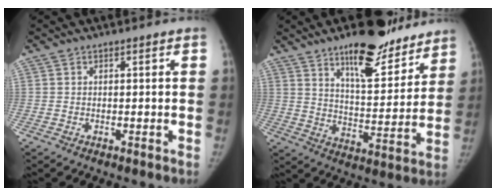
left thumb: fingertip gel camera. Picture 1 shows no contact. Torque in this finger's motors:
{"motor_torque": [1.00, -0.27, 1.17, -1.23, 0.29]}